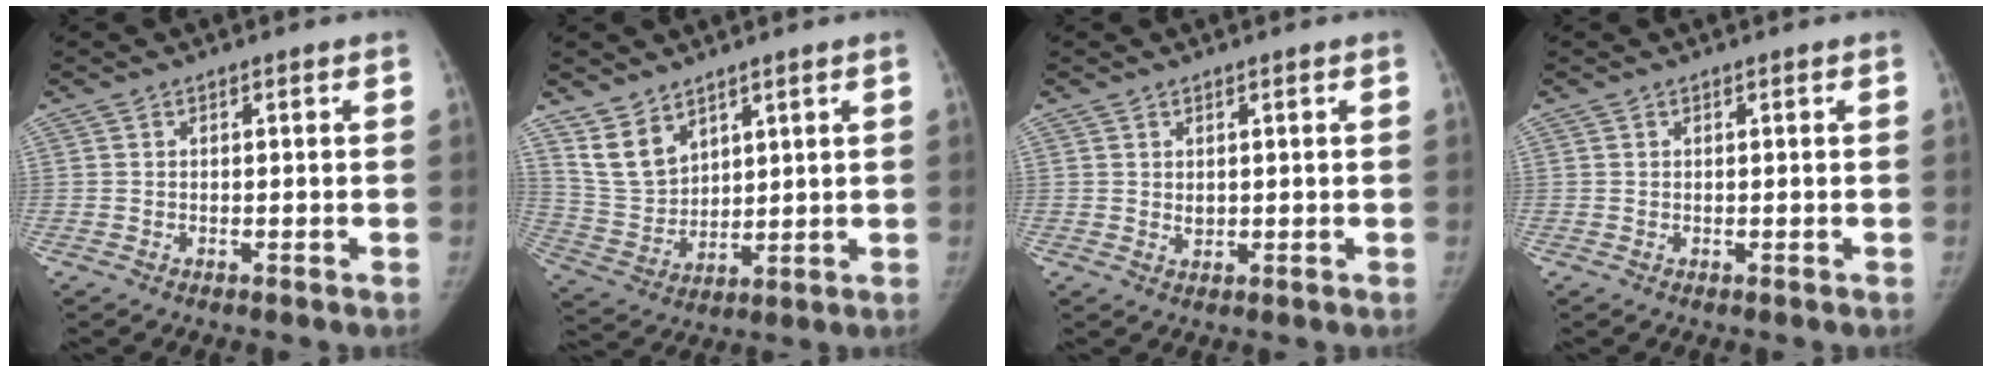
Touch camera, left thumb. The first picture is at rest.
{"total": 8.5, "force": [5.9, 5.1, 3.3], "torque": [-0.047, -0.035, 0.137]}
{"total": 1.3, "force": [0.4, 1.0, 0.8], "torque": [-0.008, -0.005, 0.010]}
{"total": 0.0}